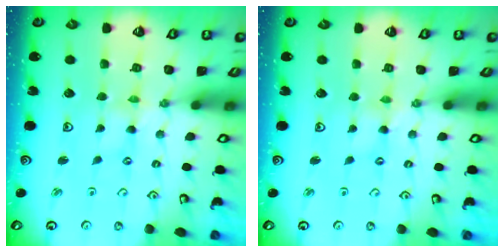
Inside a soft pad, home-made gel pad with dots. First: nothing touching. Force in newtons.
{"total": 0.9, "press": 0.9, "slide": 0.2}